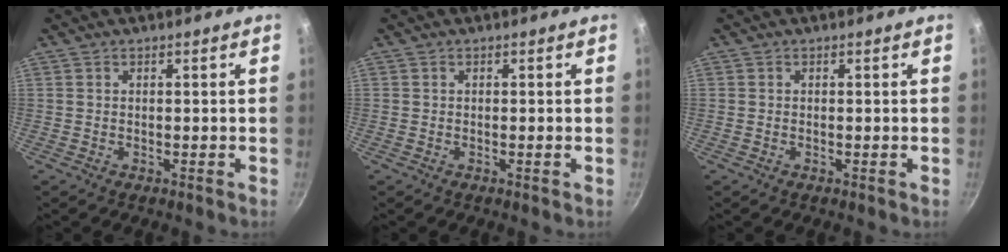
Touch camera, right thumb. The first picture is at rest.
{"total": 0.0}
{"total": 0.0}